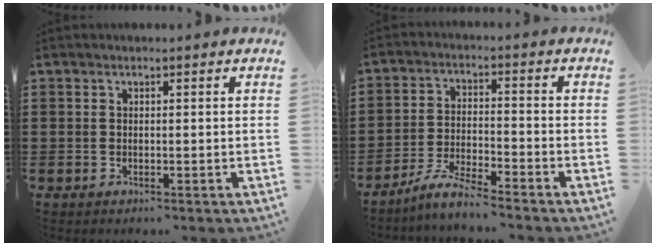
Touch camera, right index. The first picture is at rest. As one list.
[{"total": 5.2, "force": [-4.8, 0.0, 1.9], "torque": [-0.047, -0.006, -0.096]}]